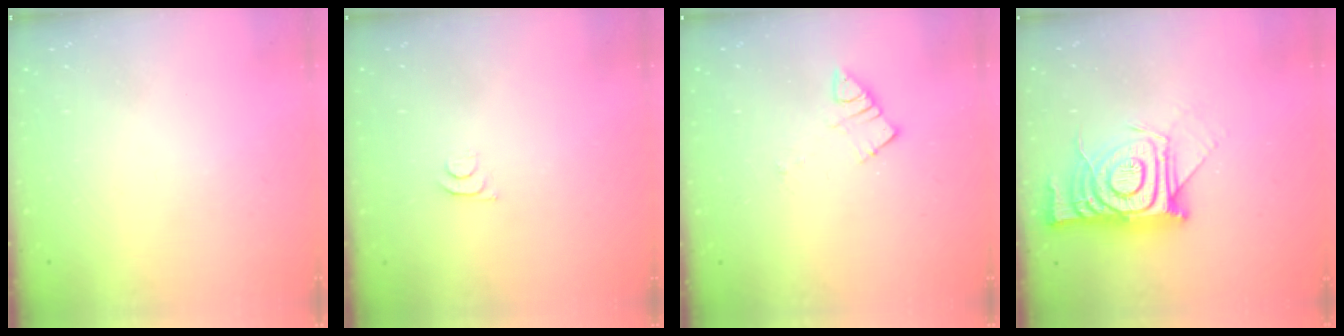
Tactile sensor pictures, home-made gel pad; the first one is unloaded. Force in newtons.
{"total": 3.2, "press": 3.2, "slide": 0.4}
{"total": 4.1, "press": 4.1, "slide": 0.2}
{"total": 15.2, "press": 15.1, "slide": 1.1}